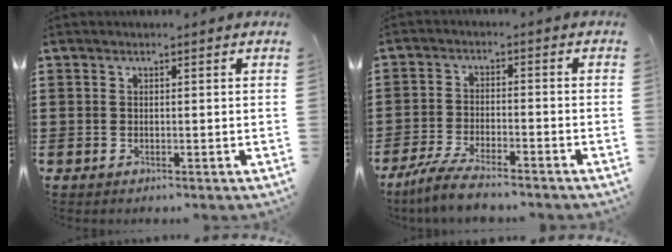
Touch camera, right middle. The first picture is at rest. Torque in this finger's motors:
{"motor_torque": [0.51, -0.20, 0.14, 0.03]}